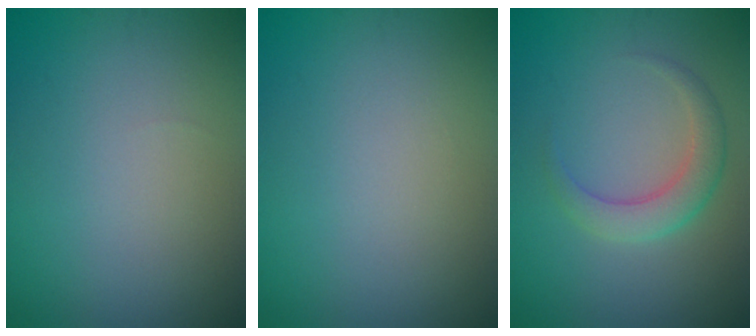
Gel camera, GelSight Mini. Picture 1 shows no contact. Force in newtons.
{"total": 0.0}
{"total": 2.8, "press": 2.8, "slide": 0.2}